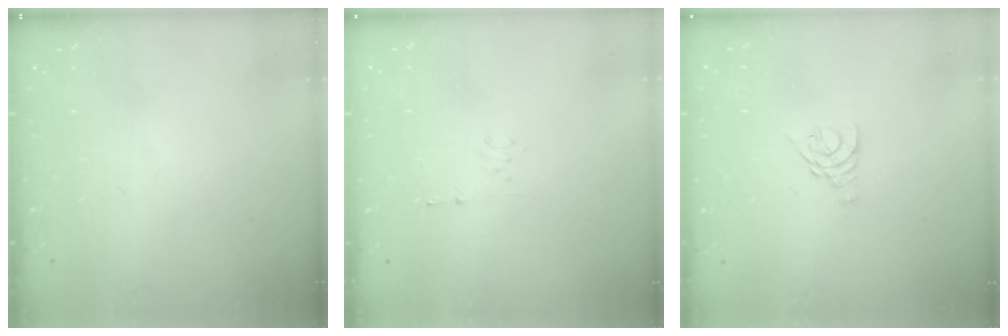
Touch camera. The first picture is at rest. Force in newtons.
{"total": 5.8, "press": 5.7, "slide": 0.7}
{"total": 6.6, "press": 6.5, "slide": 0.7}